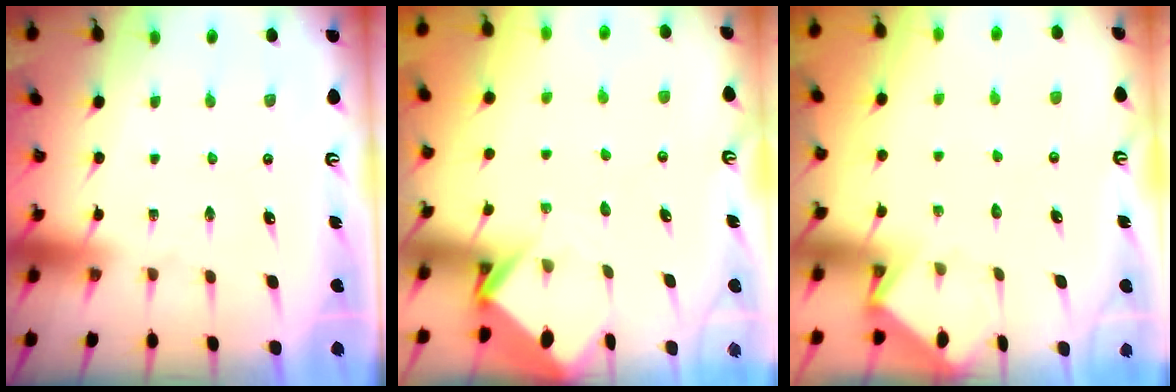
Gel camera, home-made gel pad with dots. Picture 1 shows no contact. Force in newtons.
{"total": 3.9, "press": 3.9, "slide": 0.1}
{"total": 3.1, "press": 3.0, "slide": 0.3}